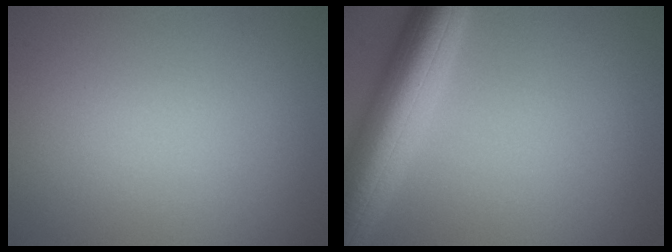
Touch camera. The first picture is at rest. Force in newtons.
{"total": 8.5, "press": 8.5, "slide": 0.5}